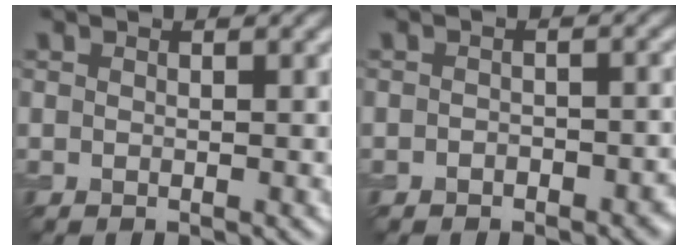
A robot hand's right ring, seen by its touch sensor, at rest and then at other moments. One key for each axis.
{"total": 2.0, "fx": -1.1, "fy": 1.3, "fz": 1.0, "tx": -0.015, "ty": -0.003, "tz": -0.020}